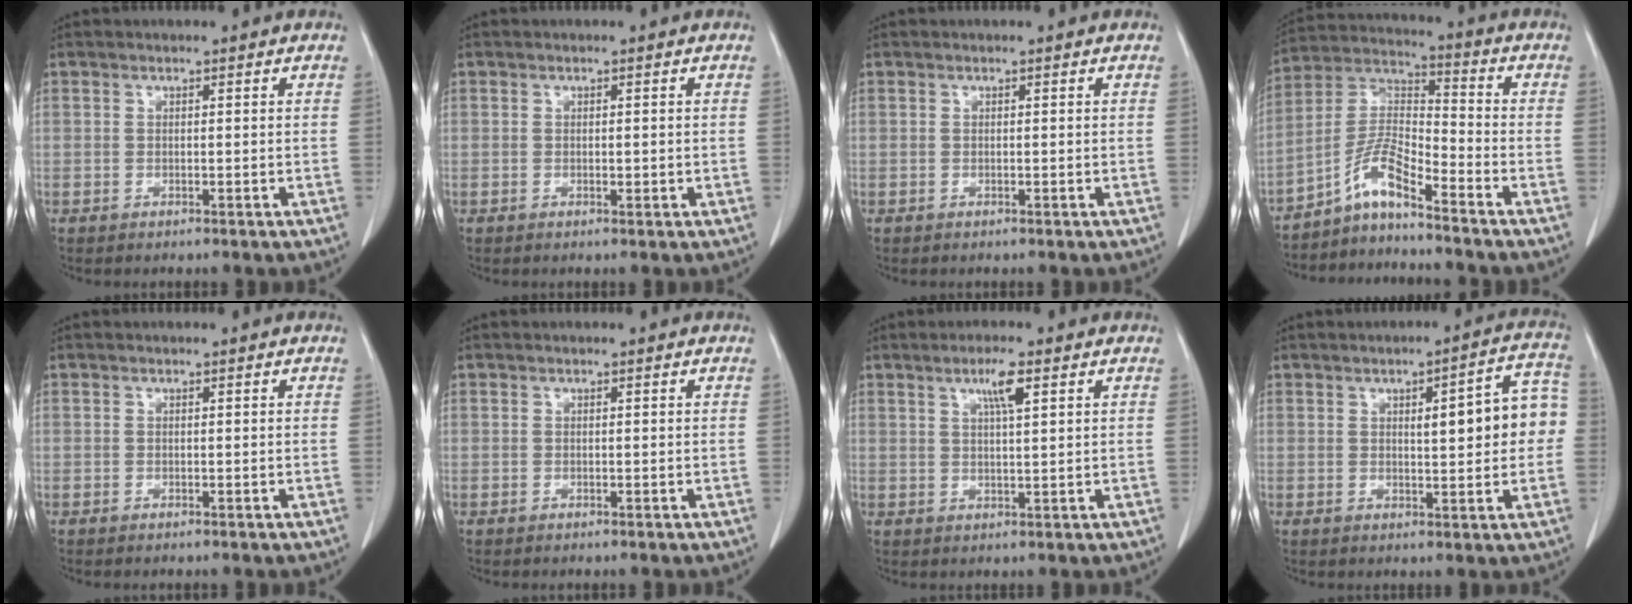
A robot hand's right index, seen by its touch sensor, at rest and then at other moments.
{"total": 0.8, "force": [-0.1, 0.3, 0.8], "torque": [-0.012, -0.002, 0.001]}
{"total": 0.0}
{"total": 7.4, "force": [-5.5, 0.6, 4.8], "torque": [-0.106, 0.014, -0.108]}
{"total": 0.0}
{"total": 0.0}
{"total": 3.9, "force": [2.0, 0.1, 3.4], "torque": [-0.062, -0.001, 0.035]}
{"total": 9.5, "force": [0.8, 2.2, 9.1], "torque": [-0.113, 0.029, 0.011]}